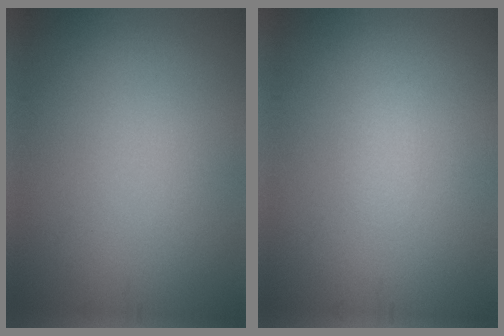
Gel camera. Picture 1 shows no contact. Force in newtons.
{"total": 0.7, "press": 0.7, "slide": 0.1}